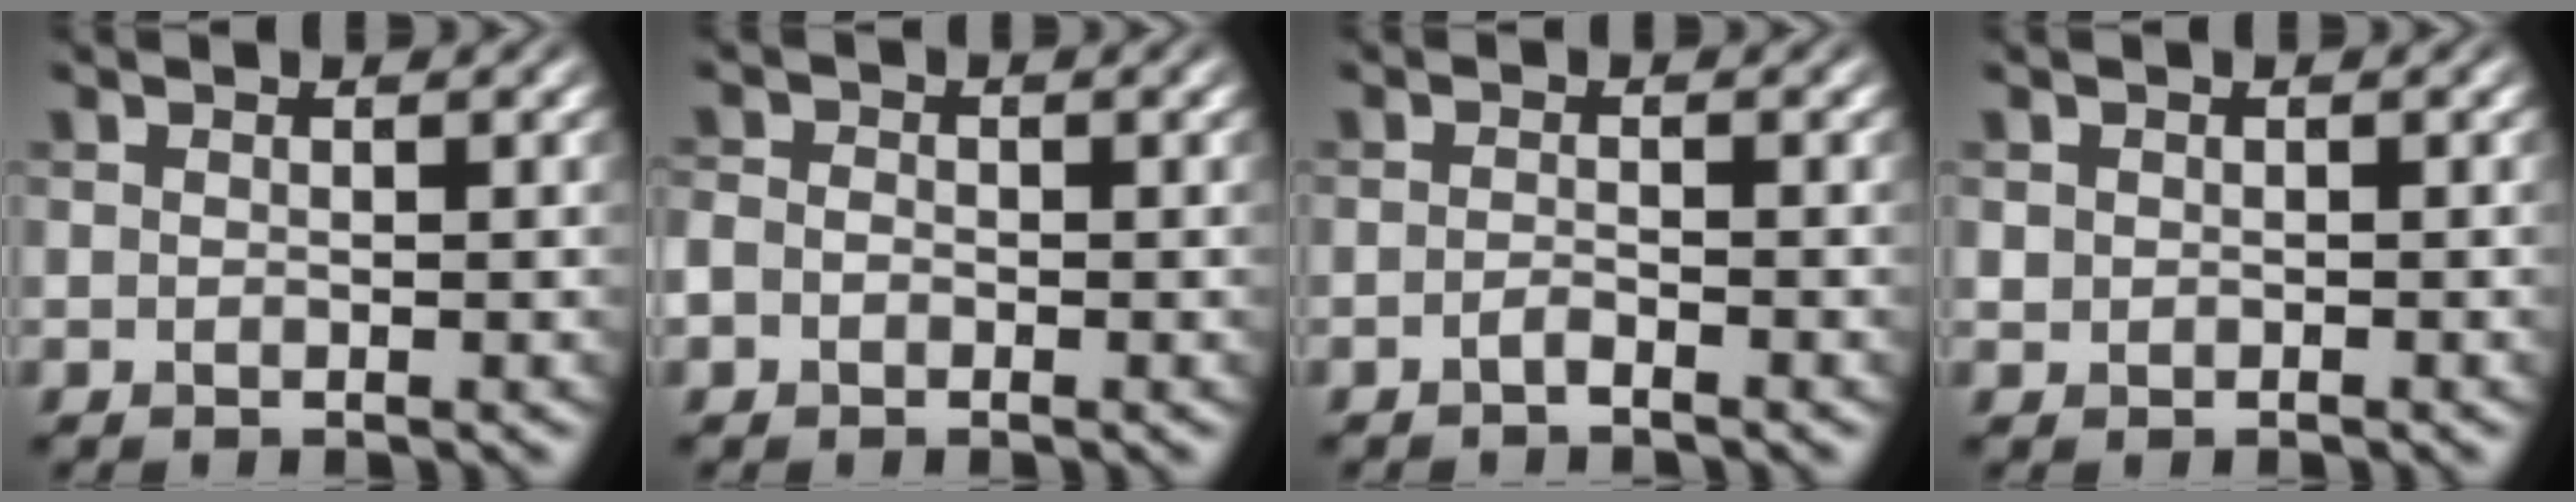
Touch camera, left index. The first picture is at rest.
{"total": 1.8, "force": [-0.5, 1.6, 0.8], "torque": [-0.007, 0.001, -0.016]}
{"total": 0.9, "force": [-0.7, 0.2, 0.5], "torque": [-0.010, 0.003, -0.015]}
{"total": 0.6, "force": [0.1, 0.6, 0.0], "torque": [0.004, -0.003, 0.000]}